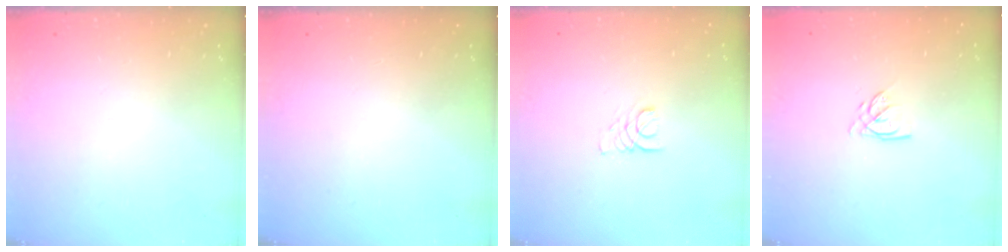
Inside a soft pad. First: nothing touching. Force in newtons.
{"total": 0.0}
{"total": 1.6, "press": 1.6, "slide": 0.1}
{"total": 2.8, "press": 2.8, "slide": 0.1}